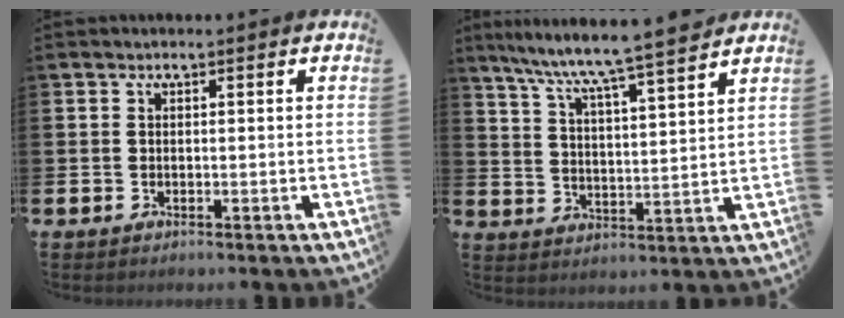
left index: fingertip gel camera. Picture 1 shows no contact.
{"total": 7.7, "force": [7.3, -0.5, 2.4], "torque": [-0.078, -0.054, 0.125]}